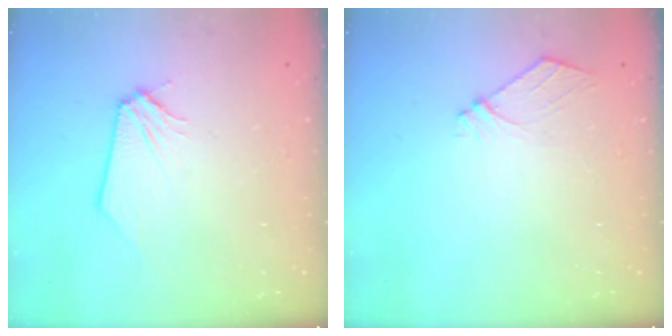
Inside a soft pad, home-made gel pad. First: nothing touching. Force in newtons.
{"total": 5.2, "press": 5.1, "slide": 0.7}